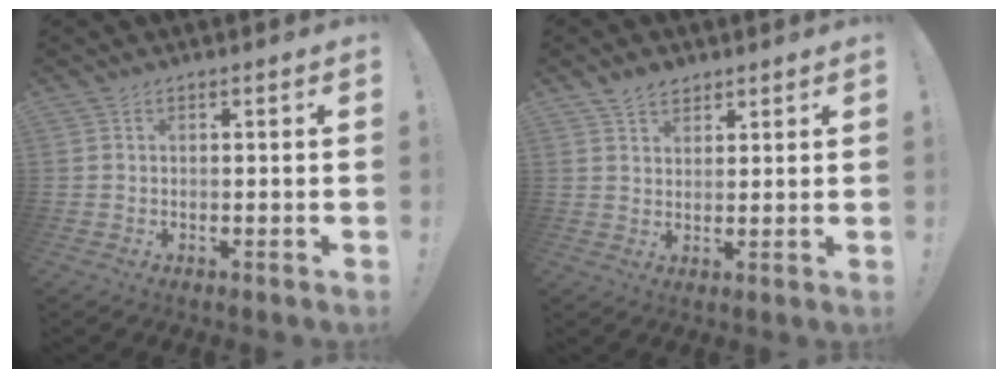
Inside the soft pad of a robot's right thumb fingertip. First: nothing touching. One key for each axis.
{"total": 4.2, "fx": 3.2, "fy": 2.5, "fz": 1.0, "tx": -0.013, "ty": -0.014, "tz": 0.058}